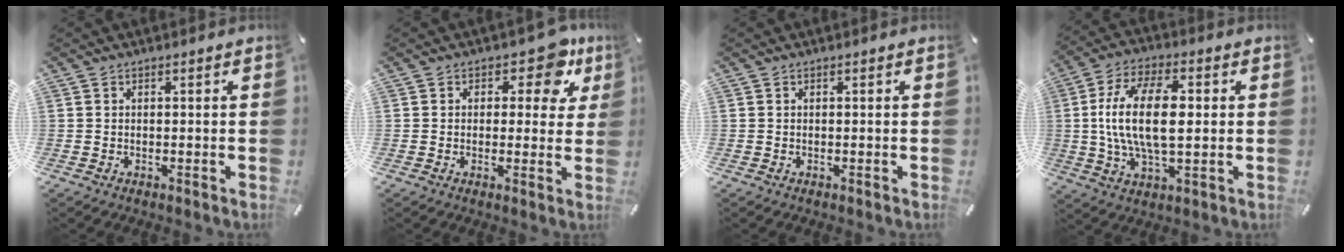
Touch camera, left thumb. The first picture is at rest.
{"total": 8.5, "force": [4.0, 4.9, 5.7], "torque": [-0.057, -0.019, 0.062]}
{"total": 0.0}
{"total": 15.2, "force": [1.3, 7.2, 13.4], "torque": [-0.269, 0.003, 0.018]}